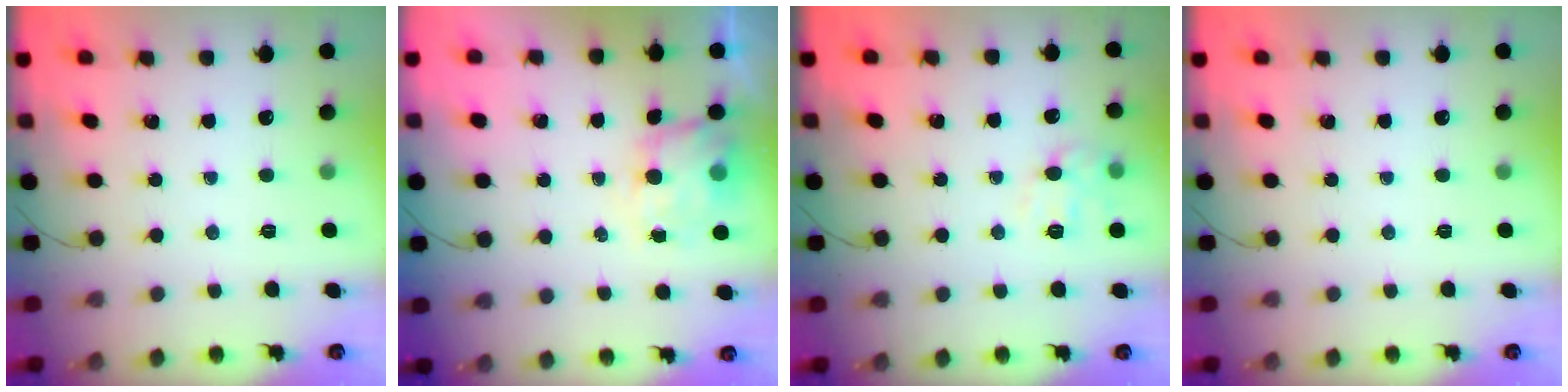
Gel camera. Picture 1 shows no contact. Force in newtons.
{"total": 5.2, "press": 5.0, "slide": 1.3}
{"total": 8.7, "press": 8.7, "slide": 1.1}
{"total": 0.0}